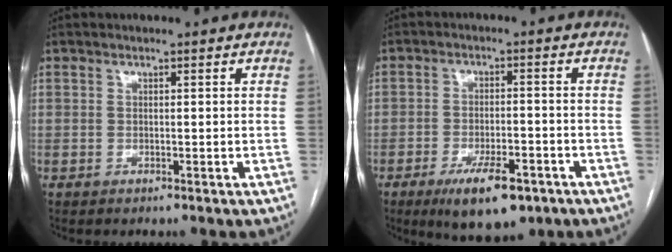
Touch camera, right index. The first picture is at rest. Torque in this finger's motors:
{"motor_torque": [0.02, -0.10, 0.03, -0.03]}